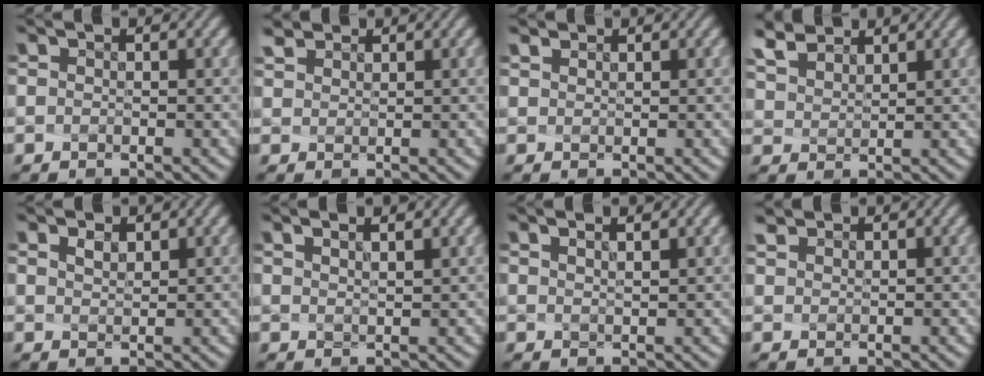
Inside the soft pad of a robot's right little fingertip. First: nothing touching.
{"total": 1.1, "force": [1.1, 0.0, -0.3], "torque": [-0.006, -0.004, 0.034]}
{"total": 0.7, "force": [0.4, -0.3, -0.5], "torque": [0.003, -0.003, 0.013]}
{"total": 2.8, "force": [2.7, 0.7, 0.6], "torque": [-0.028, -0.002, 0.064]}
{"total": 0.7, "force": [0.7, 0.1, 0.1], "torque": [-0.007, -0.002, 0.016]}
{"total": 2.7, "force": [1.8, 0.3, 1.9], "torque": [-0.030, 0.005, 0.033]}
{"total": 2.2, "force": [1.5, 0.2, 1.6], "torque": [-0.029, 0.003, 0.034]}
{"total": 0.9, "force": [0.8, -0.2, -0.5], "torque": [-0.002, -0.002, 0.025]}